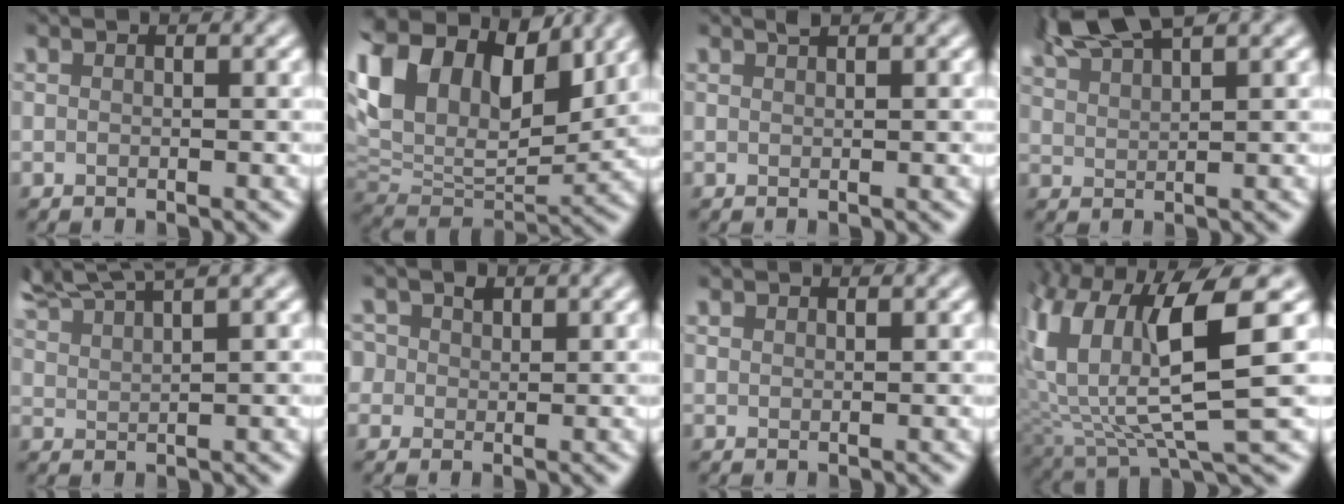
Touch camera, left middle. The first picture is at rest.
{"total": 13.4, "force": [6.4, 7.8, 8.8], "torque": [-0.182, 0.036, 0.107]}
{"total": 0.6, "force": [0.6, 0.1, 0.2], "torque": [-0.001, -0.001, 0.011]}
{"total": 5.3, "force": [4.4, 1.0, 2.9], "torque": [-0.043, 0.017, 0.077]}
{"total": 6.3, "force": [5.4, 0.9, 3.1], "torque": [-0.055, 0.023, 0.085]}
{"total": 3.2, "force": [1.5, 2.5, 1.3], "torque": [-0.026, 0.009, 0.016]}
{"total": 0.9, "force": [0.8, 0.3, 0.1], "torque": [-0.002, 0.000, 0.015]}
{"total": 11.5, "force": [2.8, 3.9, 10.4], "torque": [-0.213, -0.015, 0.056]}